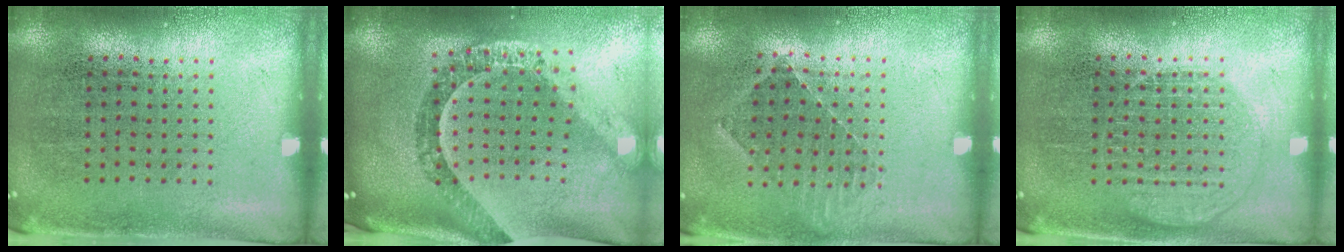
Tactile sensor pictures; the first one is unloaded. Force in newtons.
{"total": 2.1, "press": 1.8, "slide": 1.2}
{"total": 0.9, "press": 0.9, "slide": 0.2}
{"total": 2.3, "press": 2.3, "slide": 0.4}